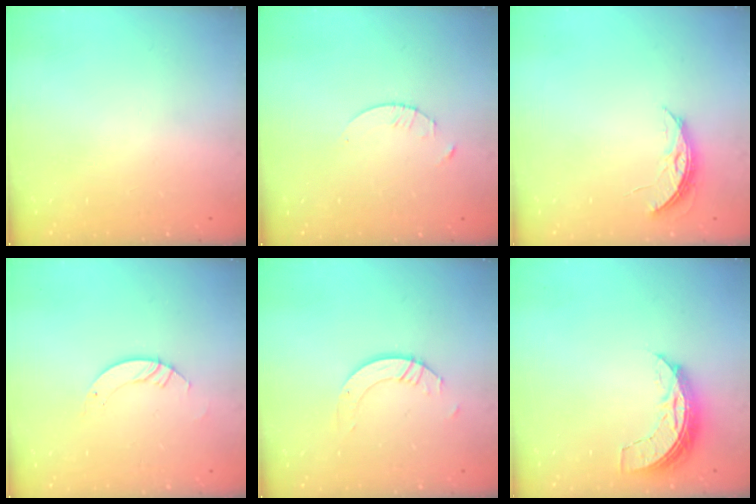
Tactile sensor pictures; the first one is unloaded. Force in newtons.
{"total": 1.3, "press": 1.3, "slide": 0.2}
{"total": 4.6, "press": 4.5, "slide": 0.4}
{"total": 3.5, "press": 3.5, "slide": 0.3}
{"total": 3.9, "press": 3.9, "slide": 0.3}
{"total": 6.9, "press": 6.9, "slide": 0.5}